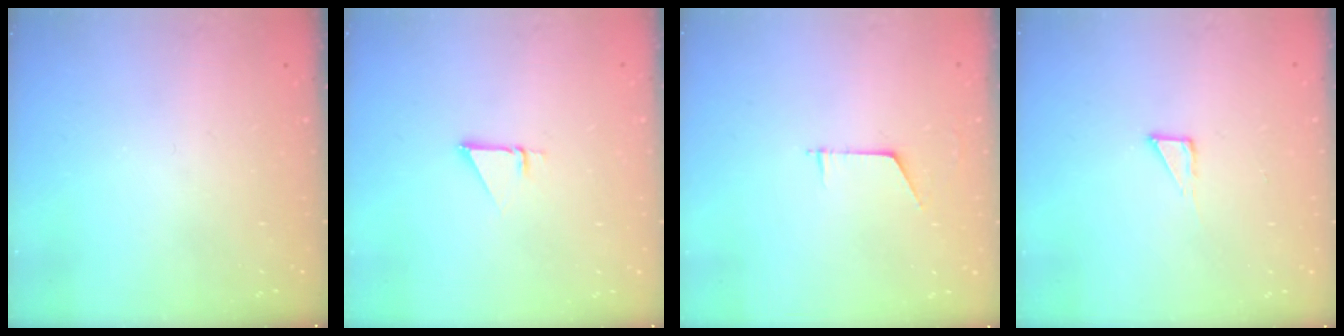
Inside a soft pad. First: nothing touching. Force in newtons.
{"total": 2.7, "press": 2.7, "slide": 0.2}
{"total": 4.5, "press": 4.5, "slide": 0.4}
{"total": 3.1, "press": 3.1, "slide": 0.2}